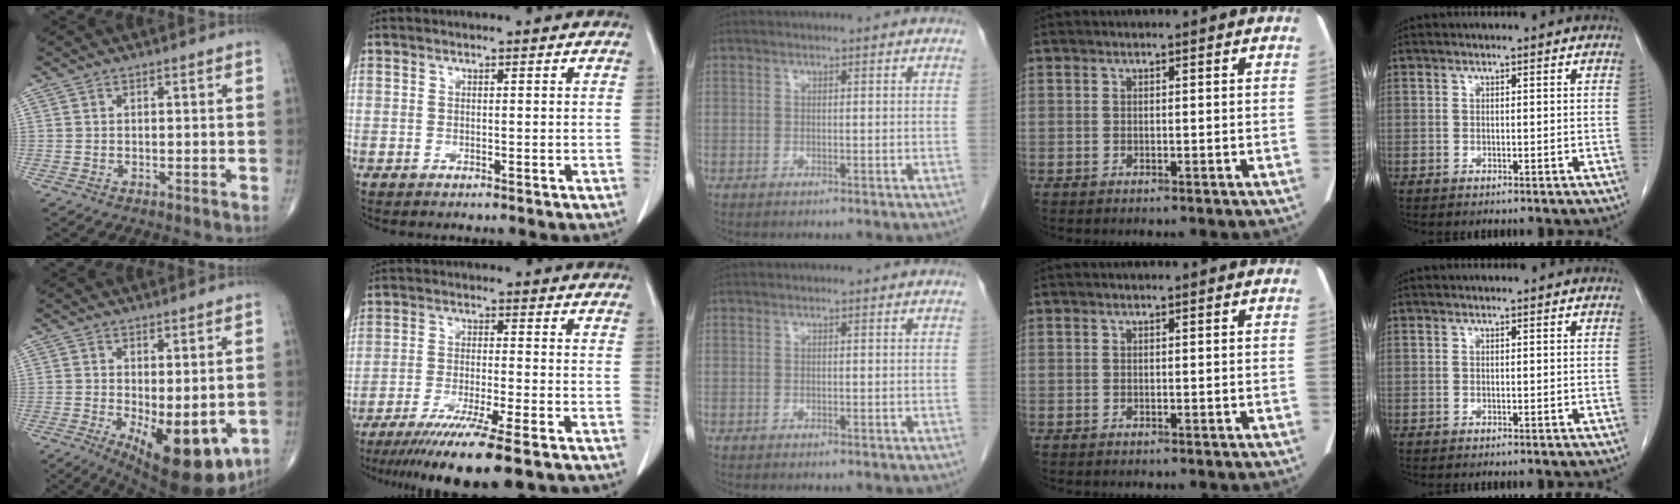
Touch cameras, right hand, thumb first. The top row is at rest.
{"thumb": {"total": 13.7, "force": [-3.9, 5.7, 11.9], "torque": [-0.157, -0.024, -0.039]}, "index": {"total": 13.5, "force": [-10.0, 0.1, 9.1], "torque": [-0.144, -0.039, -0.158]}}